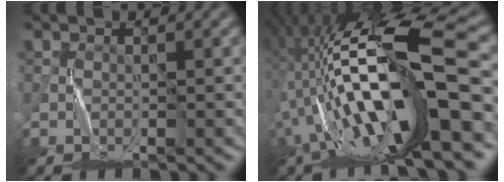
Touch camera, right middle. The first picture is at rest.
{"total": 17.1, "force": [-3.0, 4.8, 16.2], "torque": [-0.305, 0.004, -0.053]}